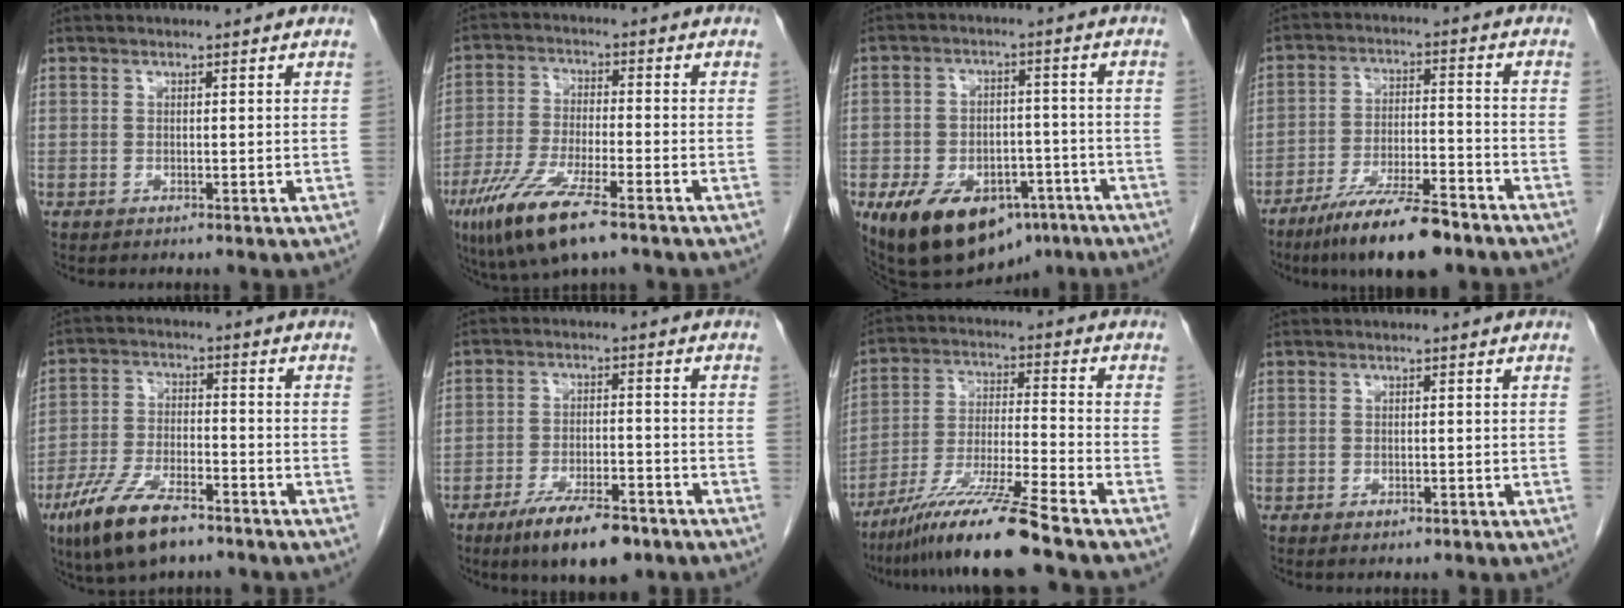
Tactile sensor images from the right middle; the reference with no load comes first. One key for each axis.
{"total": 11.3, "fx": -6.8, "fy": 2.0, "fz": 8.7, "tx": -0.180, "ty": -0.023, "tz": -0.120}
{"total": 16.1, "fx": -9.2, "fy": 9.4, "fz": 9.4, "tx": -0.160, "ty": 0.009, "tz": -0.131}
{"total": 12.4, "fx": -9.3, "fy": 2.2, "fz": 8.0, "tx": -0.137, "ty": -0.015, "tz": -0.160}
{"total": 11.7, "fx": -7.5, "fy": 4.1, "fz": 8.0, "tx": -0.162, "ty": -0.011, "tz": -0.133}
{"total": 10.4, "fx": -7.2, "fy": 3.0, "fz": 6.8, "tx": -0.111, "ty": -0.009, "tz": -0.116}
{"total": 12.8, "fx": -9.8, "fy": -1.6, "fz": 8.0, "tx": -0.149, "ty": -0.027, "tz": -0.180}
{"total": 1.0, "fx": -0.6, "fy": 0.6, "fz": 0.6, "tx": -0.011, "ty": 0.000, "tz": -0.003}